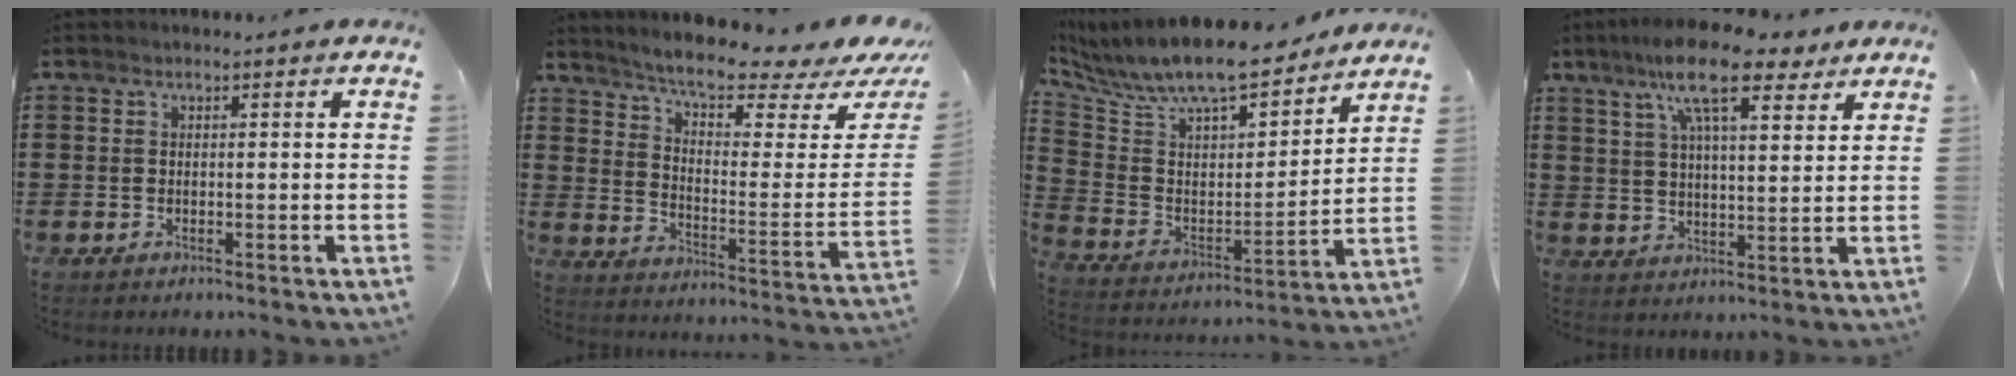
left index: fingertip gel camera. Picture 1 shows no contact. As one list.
[{"total": 7.0, "force": [6.0, 0.4, 3.6], "torque": [-0.082, -0.052, 0.098]}, {"total": 9.3, "force": [8.4, 1.7, 3.4], "torque": [-0.099, -0.066, 0.141]}, {"total": 12.2, "force": [8.5, 3.0, 8.2], "torque": [-0.164, -0.011, 0.148]}]